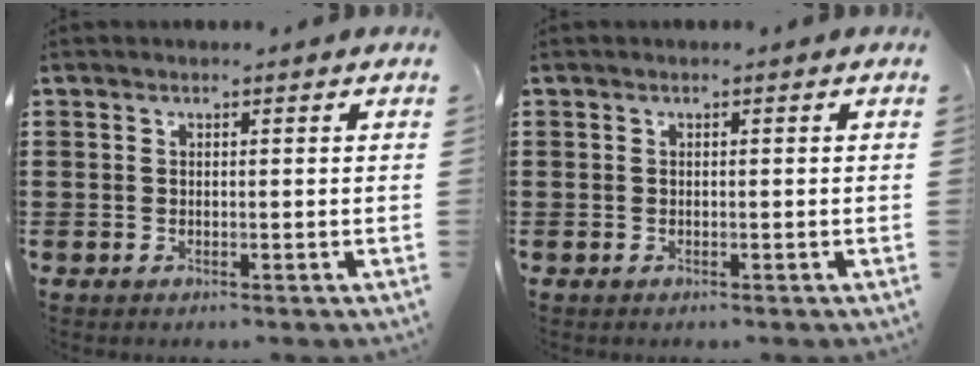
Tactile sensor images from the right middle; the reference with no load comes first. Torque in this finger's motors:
{"motor_torque": [-1.09, -1.05, 0.09, 0.00]}